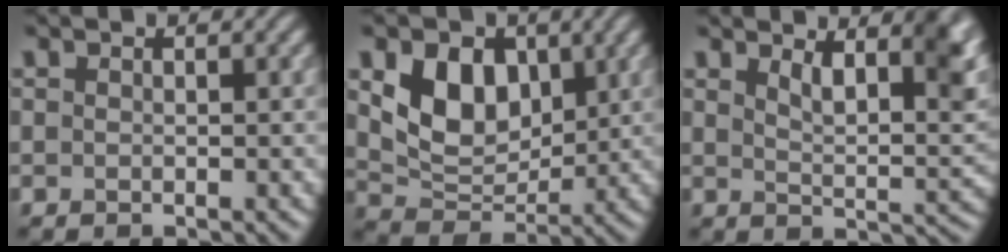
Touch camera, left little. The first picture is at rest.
{"total": 6.0, "force": [2.0, 4.3, 3.7], "torque": [-0.069, -0.008, 0.036]}
{"total": 5.9, "force": [3.2, 2.0, 4.5], "torque": [-0.061, -0.005, 0.050]}